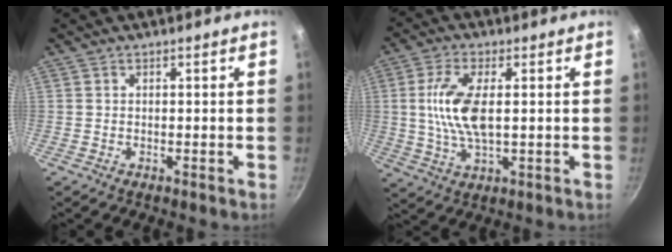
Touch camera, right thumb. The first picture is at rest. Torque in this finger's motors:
{"motor_torque": [1.34, 1.47, 1.17, 0.13, 0.27]}